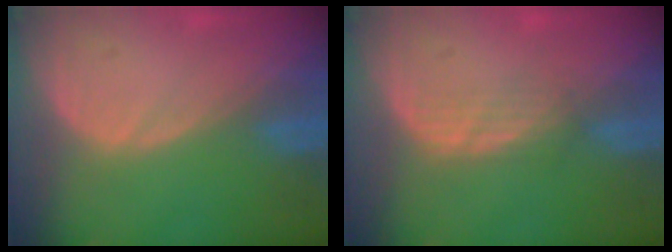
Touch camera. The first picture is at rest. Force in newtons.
{"total": 2.4, "press": 2.4, "slide": 0.5}